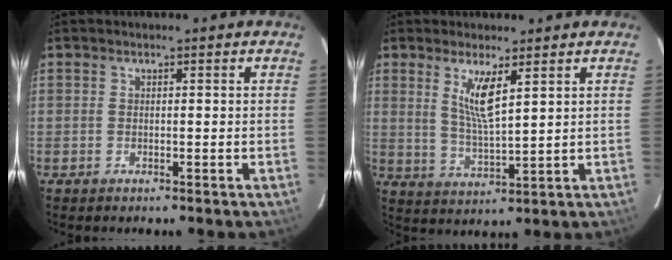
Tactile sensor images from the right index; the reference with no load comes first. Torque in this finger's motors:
{"motor_torque": [0.19, 0.07, 0.20, 0.10]}